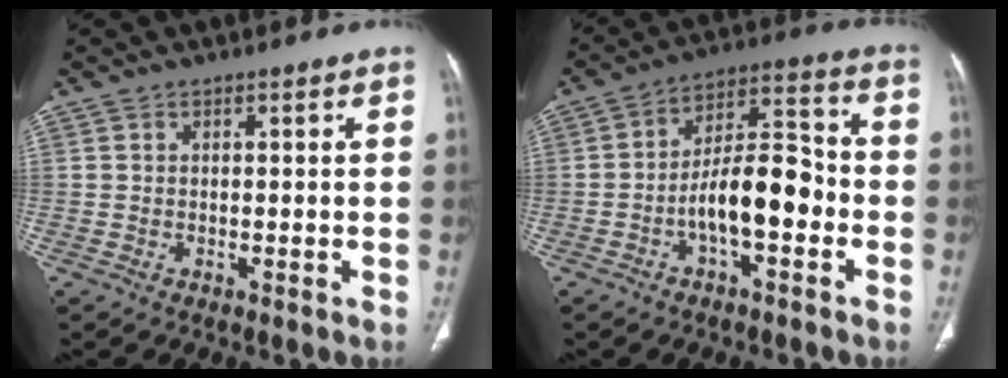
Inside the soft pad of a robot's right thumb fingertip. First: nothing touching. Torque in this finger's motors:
{"motor_torque": [1.91, 1.82, 1.15, -0.51, 0.10]}